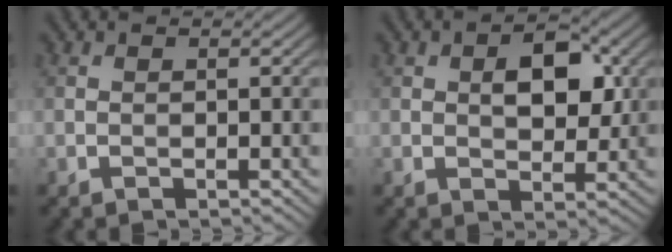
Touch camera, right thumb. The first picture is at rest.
{"total": 5.8, "force": [1.1, 3.4, 4.6], "torque": [-0.066, 0.001, 0.016]}